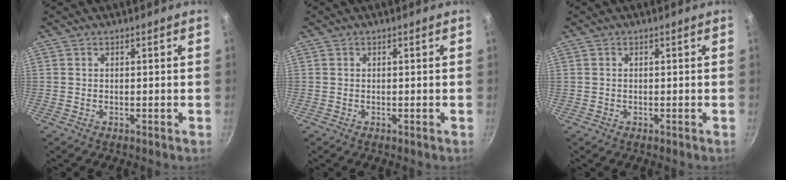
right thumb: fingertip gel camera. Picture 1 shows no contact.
{"total": 0.0}
{"total": 0.0}